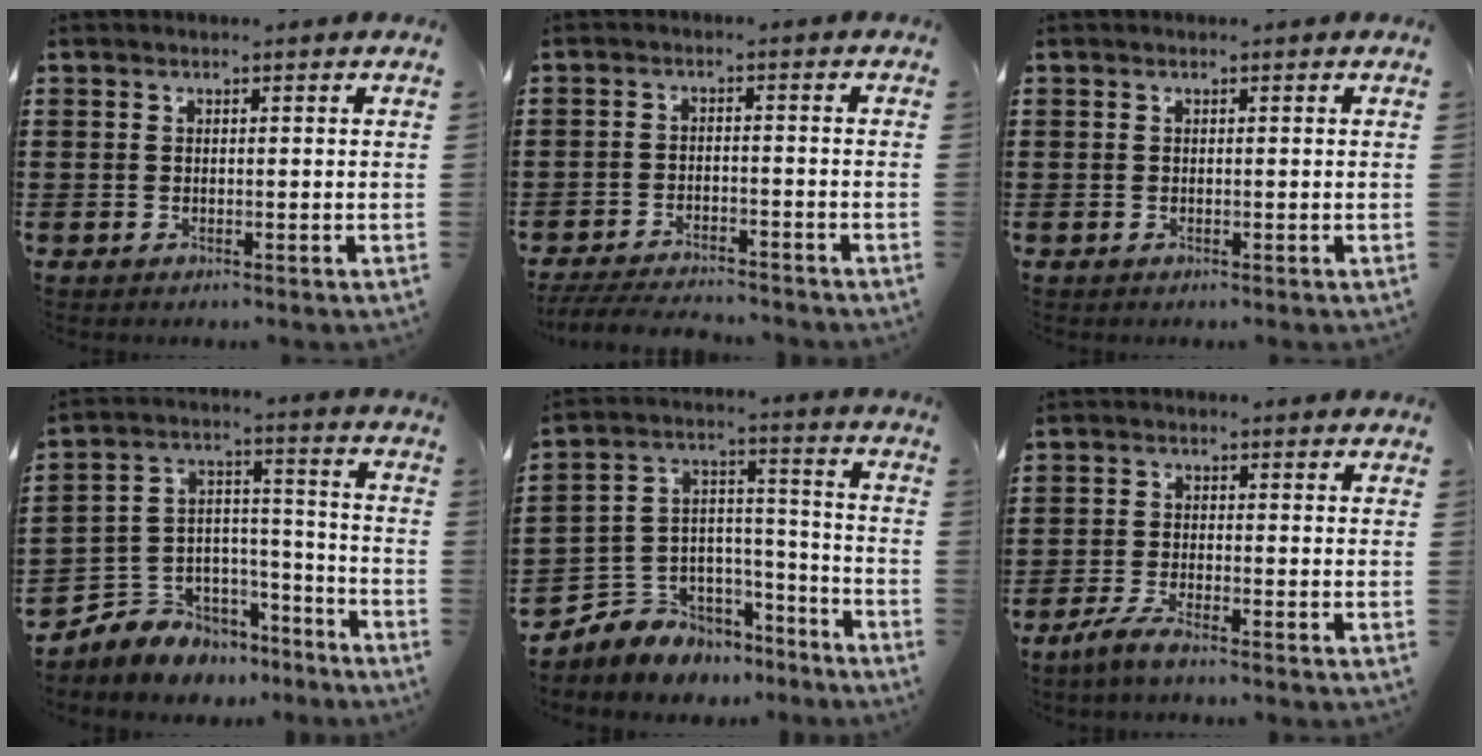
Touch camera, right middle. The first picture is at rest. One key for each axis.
{"total": 4.3, "fx": -4.2, "fy": 0.4, "fz": 0.9, "tx": -0.022, "ty": -0.003, "tz": -0.085}
{"total": 0.0}
{"total": 5.7, "fx": -4.7, "fy": 3.1, "fz": -1.0, "tx": 0.000, "ty": -0.001, "tz": -0.093}
{"total": 5.5, "fx": -4.1, "fy": 3.5, "fz": -1.0, "tx": -0.009, "ty": -0.008, "tz": -0.082}
{"total": 3.3, "fx": -2.7, "fy": 0.2, "fz": 1.9, "tx": -0.047, "ty": -0.005, "tz": -0.054}